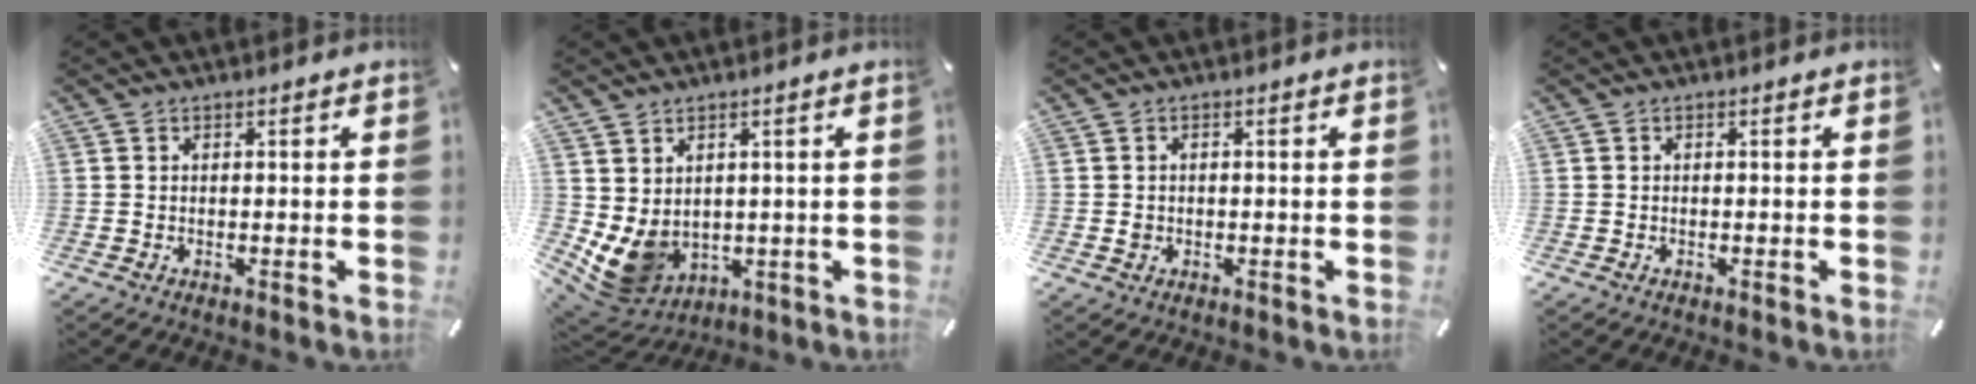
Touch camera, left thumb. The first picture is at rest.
{"total": 8.1, "force": [0.6, 7.1, 3.7], "torque": [-0.105, -0.021, 0.016]}
{"total": 1.3, "force": [-0.1, 1.1, 0.7], "torque": [-0.014, 0.004, -0.004]}
{"total": 0.0}